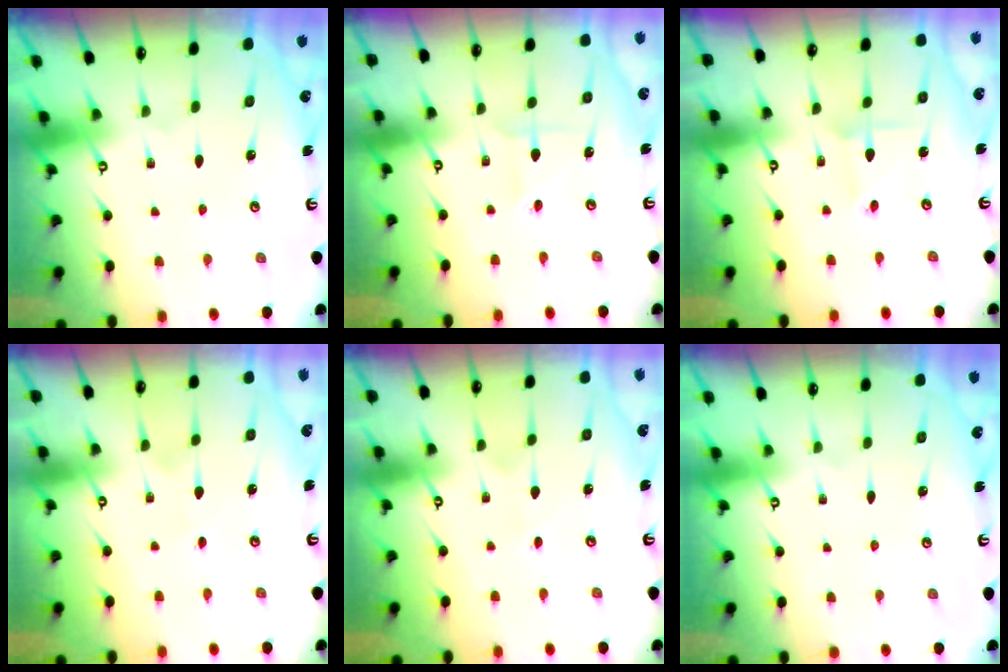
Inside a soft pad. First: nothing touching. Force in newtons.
{"total": 2.5, "press": 2.3, "slide": 0.9}
{"total": 2.1, "press": 2.1, "slide": 0.1}
{"total": 2.7, "press": 2.7, "slide": 0.2}
{"total": 2.2, "press": 2.2, "slide": 0.2}
{"total": 0.0}